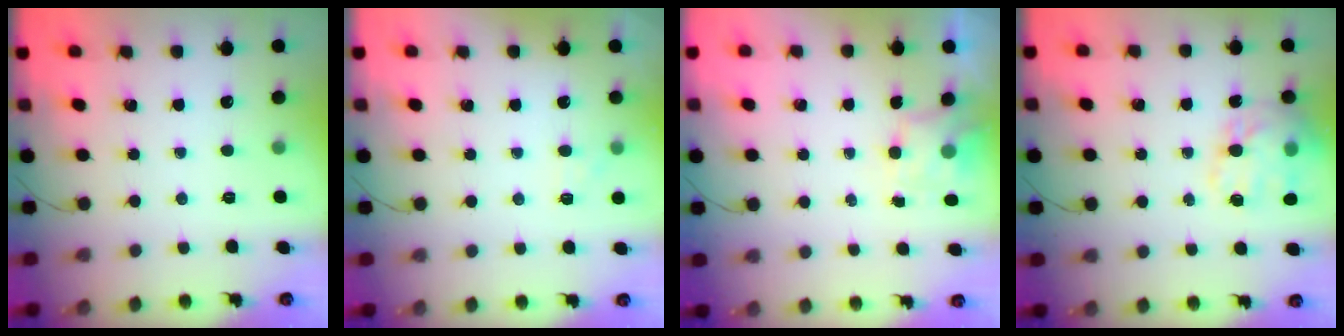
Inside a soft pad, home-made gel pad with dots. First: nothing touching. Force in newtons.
{"total": 4.7, "press": 4.4, "slide": 1.5}
{"total": 3.6, "press": 3.5, "slide": 0.9}
{"total": 18.0, "press": 17.6, "slide": 3.4}